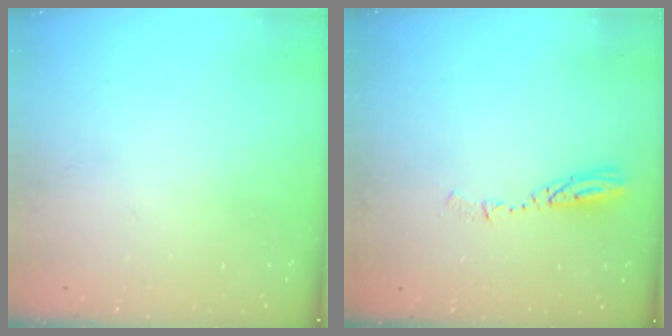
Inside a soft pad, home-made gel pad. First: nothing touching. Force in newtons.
{"total": 3.9, "press": 3.9, "slide": 0.3}